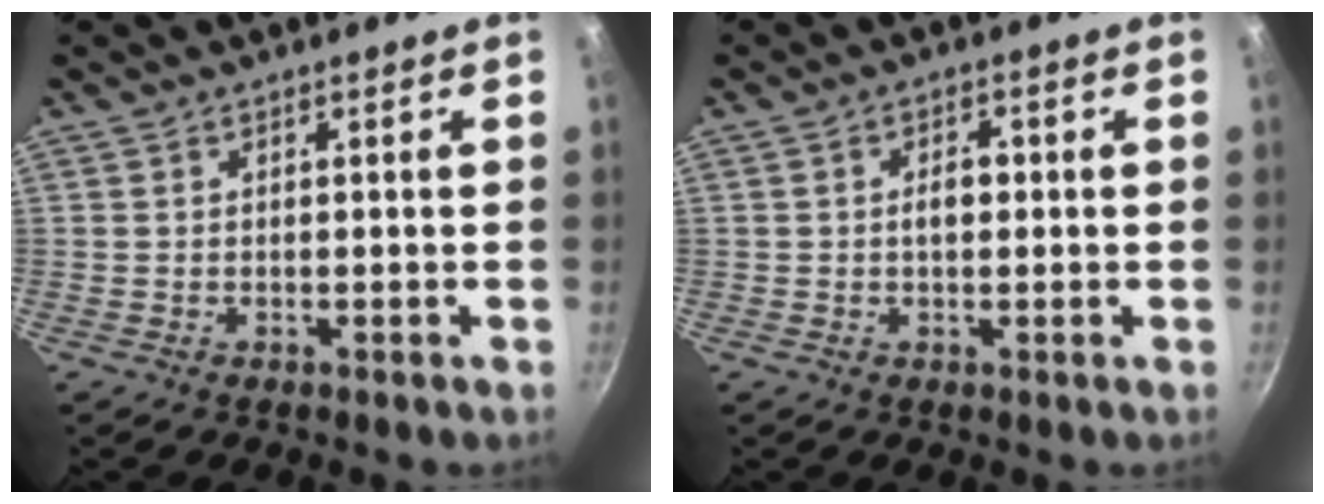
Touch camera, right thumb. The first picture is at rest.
{"total": 3.3, "force": [0.1, 2.1, 2.5], "torque": [-0.024, 0.008, -0.002]}